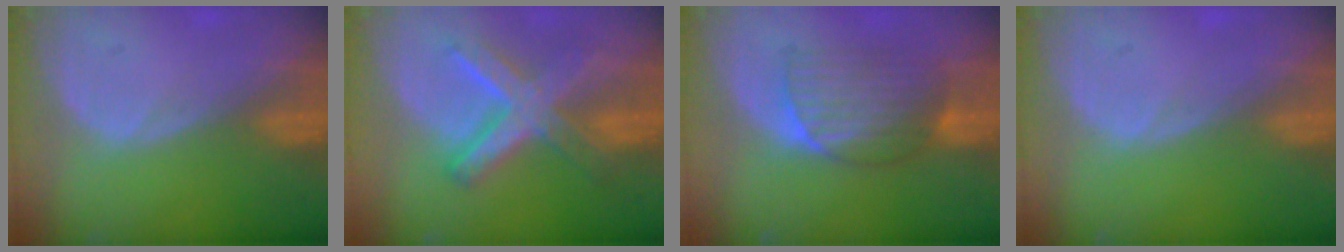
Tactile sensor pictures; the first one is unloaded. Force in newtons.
{"total": 8.9, "press": 8.9, "slide": 0.7}
{"total": 6.9, "press": 6.9, "slide": 0.4}
{"total": 0.0}